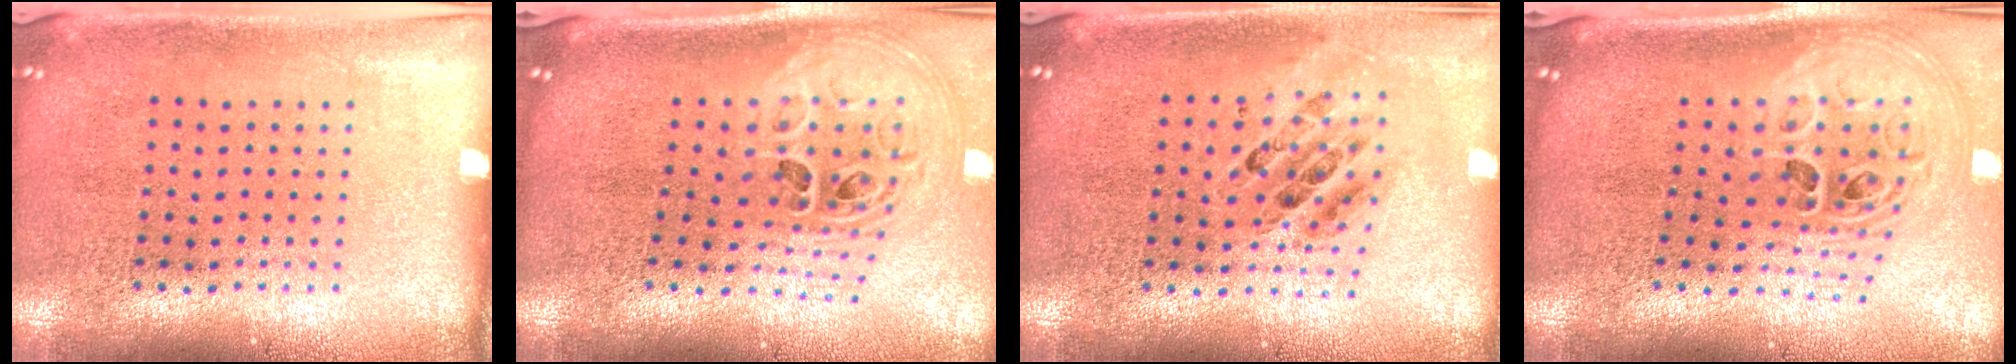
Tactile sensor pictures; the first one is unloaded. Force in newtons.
{"total": 2.9, "press": 2.0, "slide": 2.1}
{"total": 0.6, "press": 0.6, "slide": 0.1}
{"total": 3.0, "press": 2.0, "slide": 2.2}